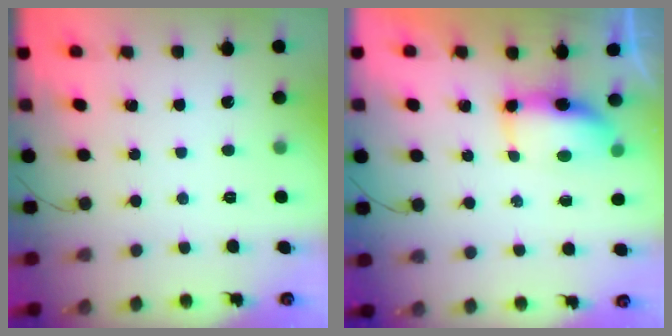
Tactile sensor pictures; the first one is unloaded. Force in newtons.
{"total": 6.9, "press": 6.8, "slide": 1.2}